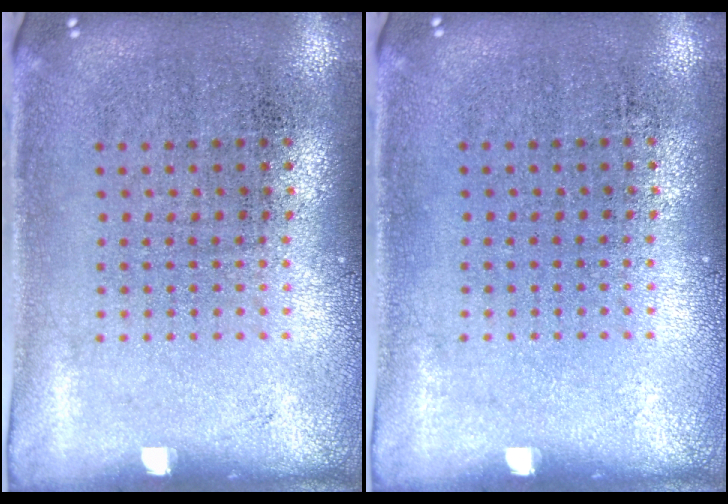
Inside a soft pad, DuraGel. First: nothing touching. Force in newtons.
{"total": 0.0}